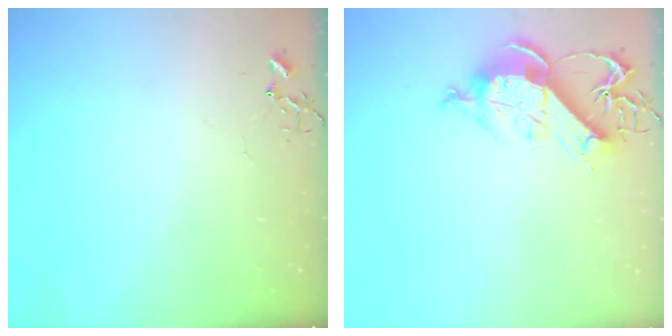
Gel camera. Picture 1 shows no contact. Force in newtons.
{"total": 11.6, "press": 11.5, "slide": 1.4}